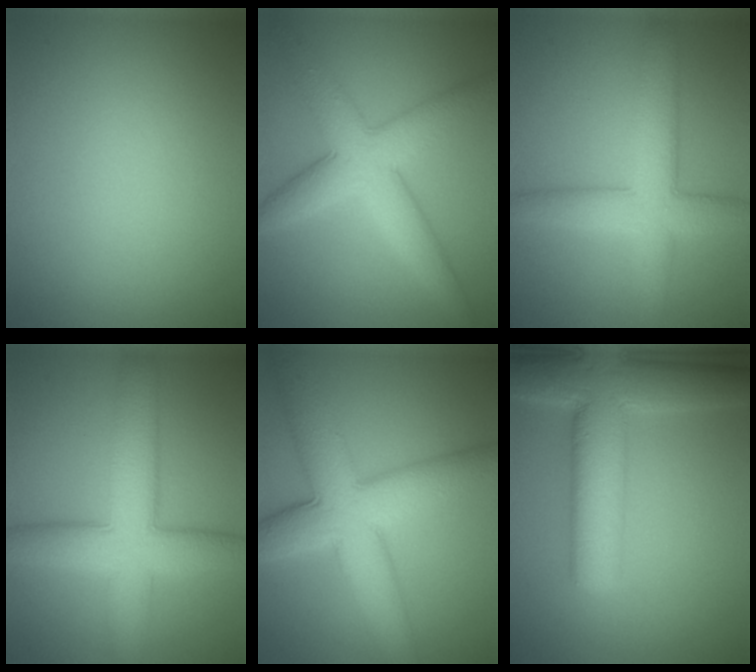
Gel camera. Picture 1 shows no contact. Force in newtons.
{"total": 6.4, "press": 6.4, "slide": 0.1}
{"total": 5.9, "press": 5.9, "slide": 0.2}
{"total": 7.9, "press": 7.9, "slide": 0.2}
{"total": 9.5, "press": 9.5, "slide": 0.1}
{"total": 8.9, "press": 8.9, "slide": 0.4}